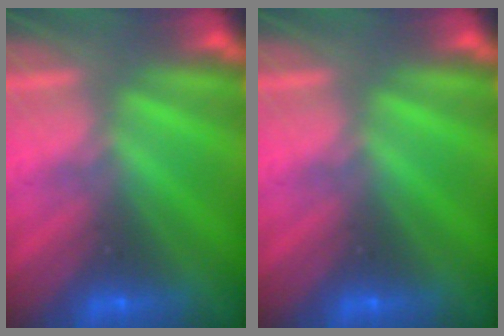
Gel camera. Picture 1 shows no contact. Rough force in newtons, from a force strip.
{"total": 0.0}